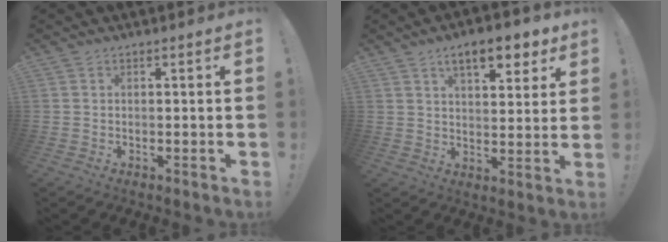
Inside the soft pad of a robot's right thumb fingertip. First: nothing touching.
{"total": 10.3, "force": [6.2, 3.9, 7.2], "torque": [-0.102, -0.028, 0.106]}